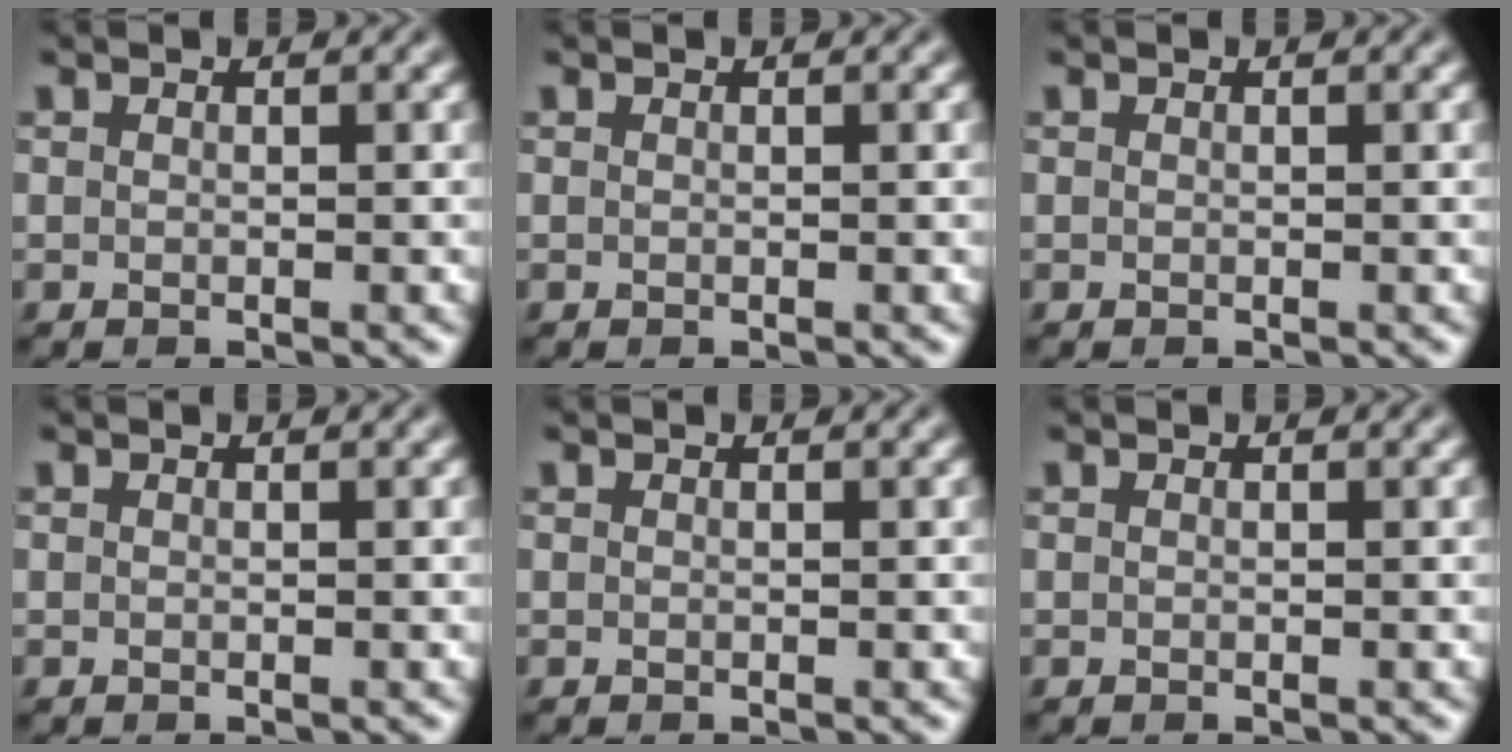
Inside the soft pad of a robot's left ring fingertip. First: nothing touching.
{"total": 0.0}
{"total": 0.0}
{"total": 0.0}
{"total": 0.0}
{"total": 0.0}